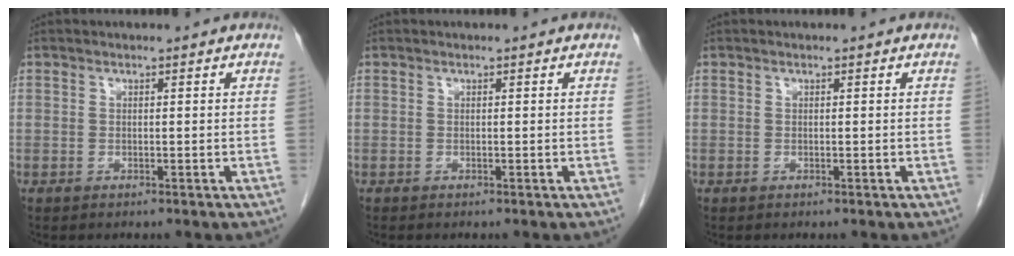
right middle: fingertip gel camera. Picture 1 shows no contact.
{"total": 0.0}
{"total": 0.0}